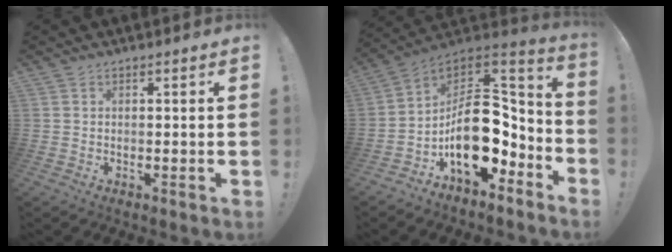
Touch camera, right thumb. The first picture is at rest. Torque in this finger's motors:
{"motor_torque": [2.81, 2.20, 0.22, -0.33, 0.50]}